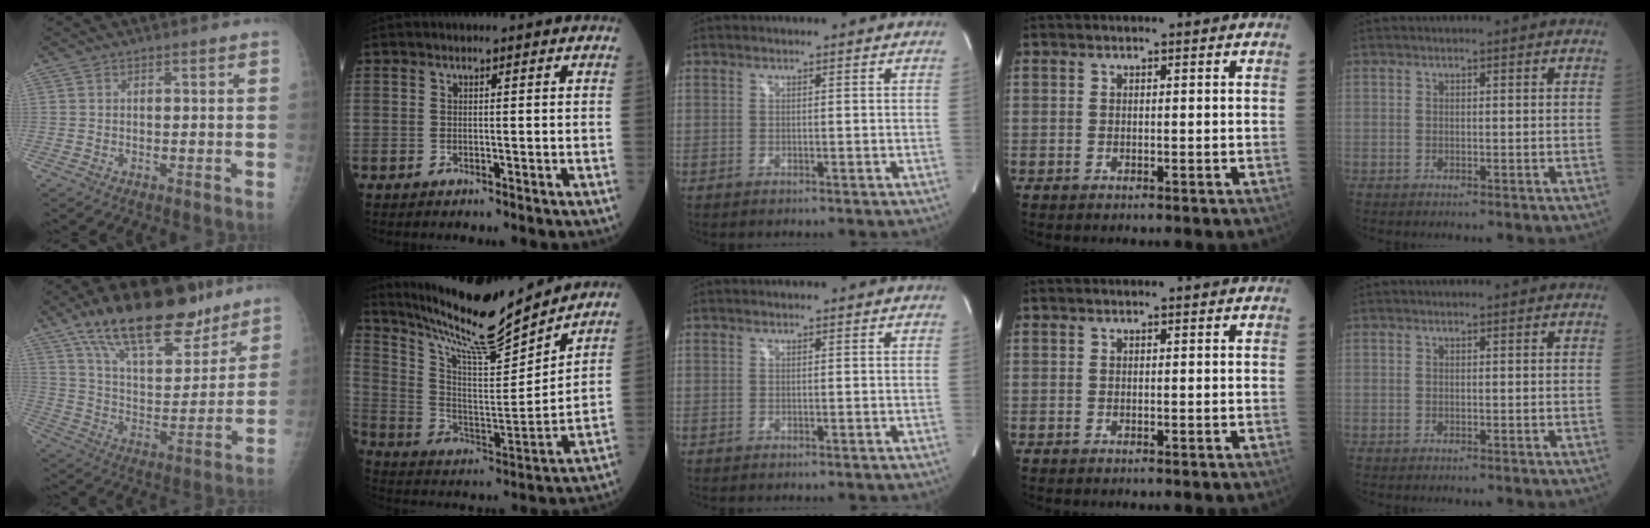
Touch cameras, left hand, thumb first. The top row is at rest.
{"thumb": {"total": 22.6, "force": [15.7, 9.2, 13.4], "torque": [-0.179, -0.060, 0.262]}, "index": {"total": 16.6, "force": [15.4, 0.2, 6.1], "torque": [-0.127, -0.016, 0.268]}}